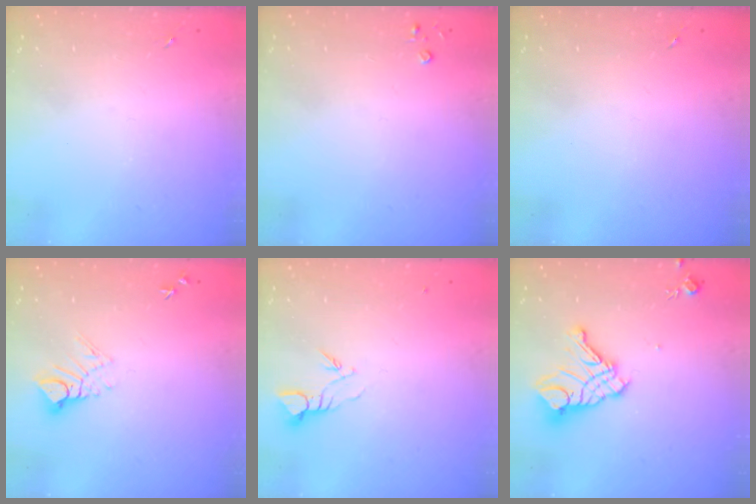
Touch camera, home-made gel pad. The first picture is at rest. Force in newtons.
{"total": 2.2, "press": 2.2, "slide": 0.3}
{"total": 0.0}
{"total": 7.4, "press": 7.3, "slide": 0.9}
{"total": 3.9, "press": 3.9, "slide": 0.2}
{"total": 14.3, "press": 14.2, "slide": 1.6}